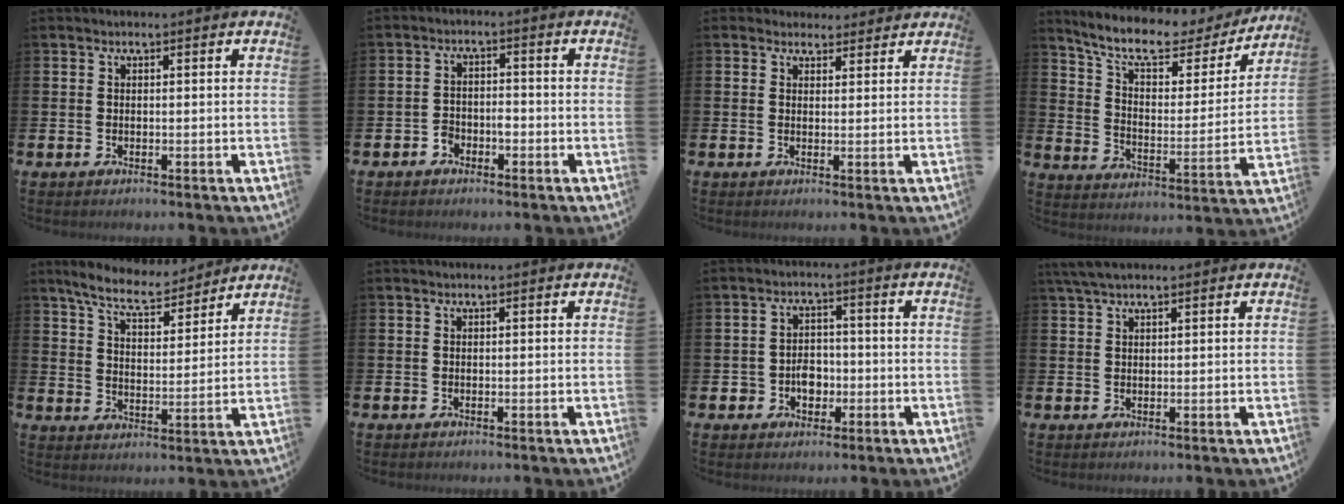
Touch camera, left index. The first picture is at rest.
{"total": 2.3, "force": [-1.5, 1.4, 1.0], "torque": [-0.021, 0.006, -0.033]}
{"total": 2.7, "force": [2.4, 1.1, -0.1], "torque": [0.004, -0.008, 0.043]}
{"total": 9.7, "force": [8.3, 2.8, 4.1], "torque": [-0.106, -0.054, 0.140]}
{"total": 7.9, "force": [7.3, 1.7, 2.6], "torque": [-0.076, -0.037, 0.131]}
{"total": 0.0}
{"total": 3.2, "force": [-0.9, 2.6, 1.7], "torque": [-0.029, 0.002, -0.023]}
{"total": 2.9, "force": [2.3, 0.8, 1.6], "torque": [-0.035, 0.002, 0.043]}